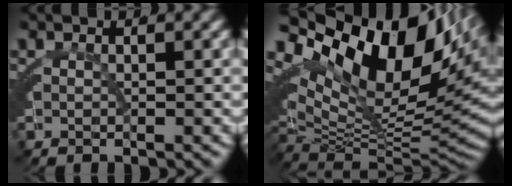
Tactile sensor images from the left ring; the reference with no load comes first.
{"total": 20.6, "force": [5.5, 12.3, 15.6], "torque": [-0.224, 0.006, 0.085]}